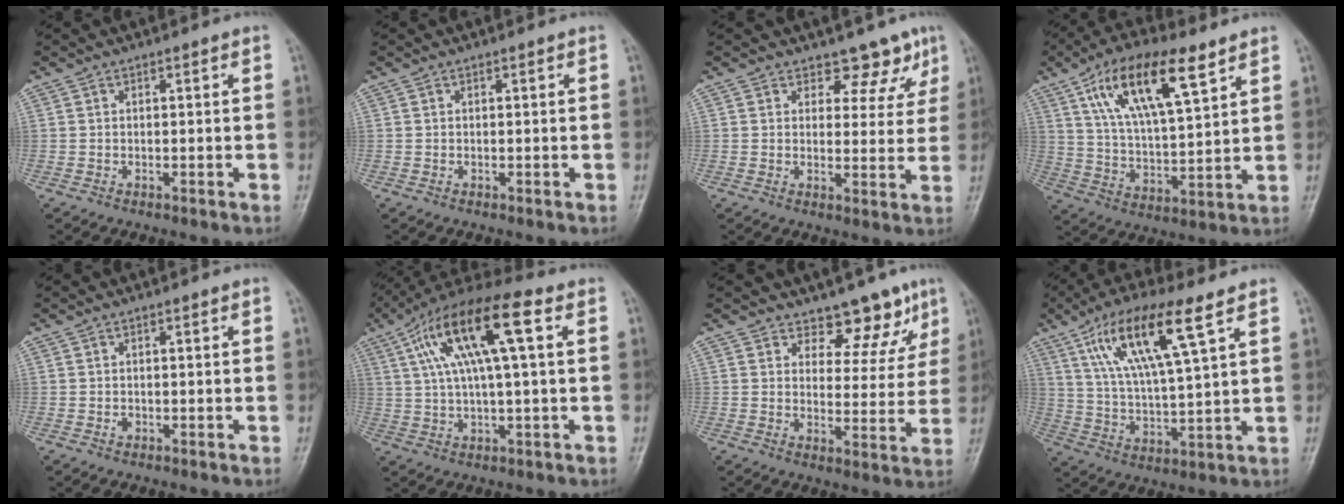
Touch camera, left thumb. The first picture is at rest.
{"total": 0.0}
{"total": 6.3, "force": [4.7, 3.8, 1.7], "torque": [0.015, -0.031, 0.053]}
{"total": 17.3, "force": [8.9, 6.1, 13.6], "torque": [-0.222, -0.023, 0.162]}
{"total": 0.8, "force": [-0.2, 0.7, 0.5], "torque": [-0.001, 0.002, -0.002]}
{"total": 16.7, "force": [5.1, 4.6, 15.2], "torque": [-0.289, 0.028, 0.085]}
{"total": 8.3, "force": [6.3, 4.6, 2.9], "torque": [0.004, -0.042, 0.084]}
{"total": 15.6, "force": [7.6, 3.4, 13.2], "torque": [-0.253, -0.020, 0.145]}